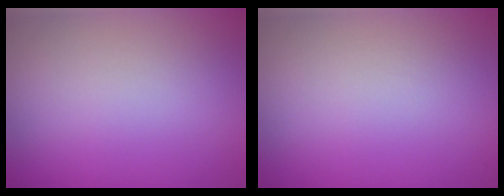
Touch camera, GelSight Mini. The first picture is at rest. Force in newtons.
{"total": 0.0}